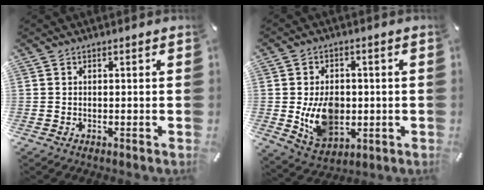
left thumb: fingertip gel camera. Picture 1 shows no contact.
{"total": 11.2, "force": [-0.8, 8.5, 7.2], "torque": [-0.135, 0.000, -0.012]}